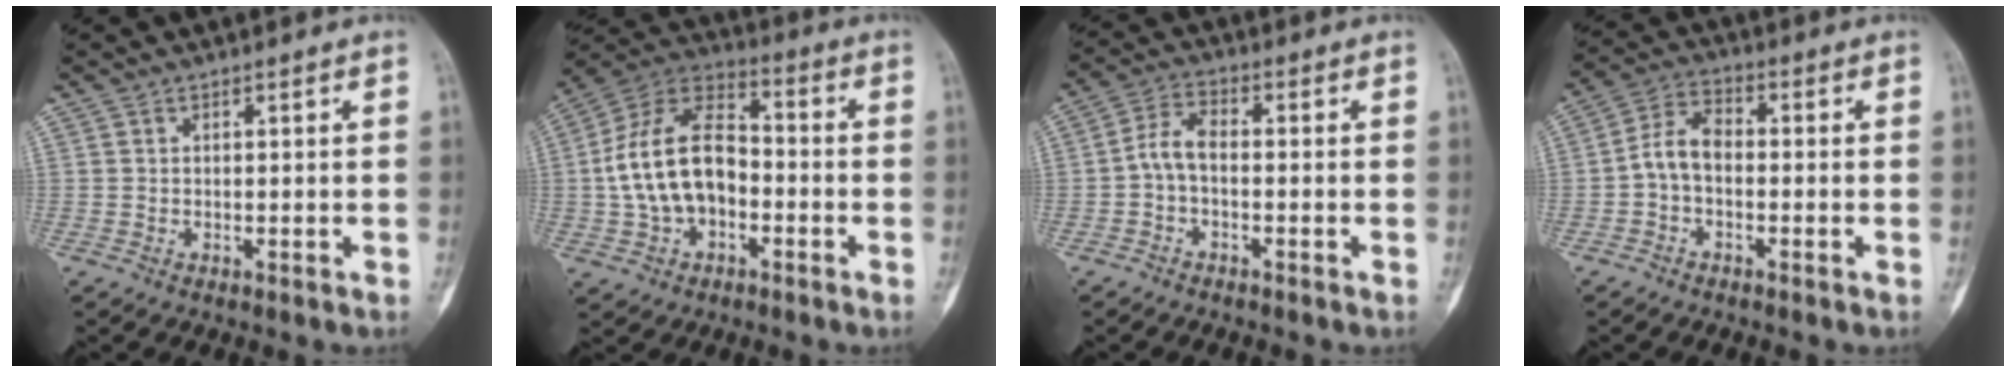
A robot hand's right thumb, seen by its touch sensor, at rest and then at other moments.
{"total": 15.8, "force": [-2.0, 10.1, 11.9], "torque": [-0.211, 0.043, -0.039]}
{"total": 4.8, "force": [-1.2, 2.5, 4.0], "torque": [-0.078, 0.021, -0.033]}
{"total": 6.1, "force": [-1.2, 3.8, 4.6], "torque": [-0.085, 0.026, -0.036]}